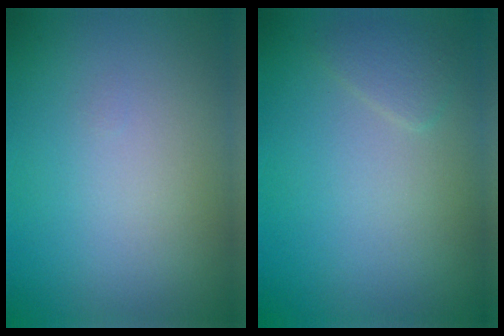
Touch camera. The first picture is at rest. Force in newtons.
{"total": 1.3, "press": 1.3, "slide": 0.0}